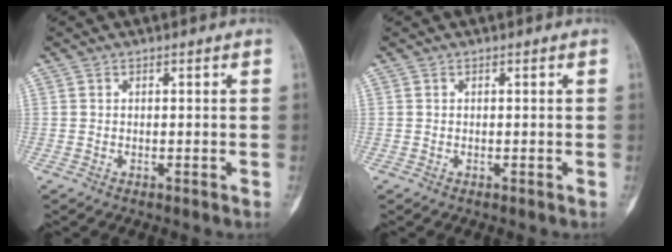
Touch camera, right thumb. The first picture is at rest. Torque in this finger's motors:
{"motor_torque": [-0.17, 0.18, -0.02, 0.02, 0.03]}